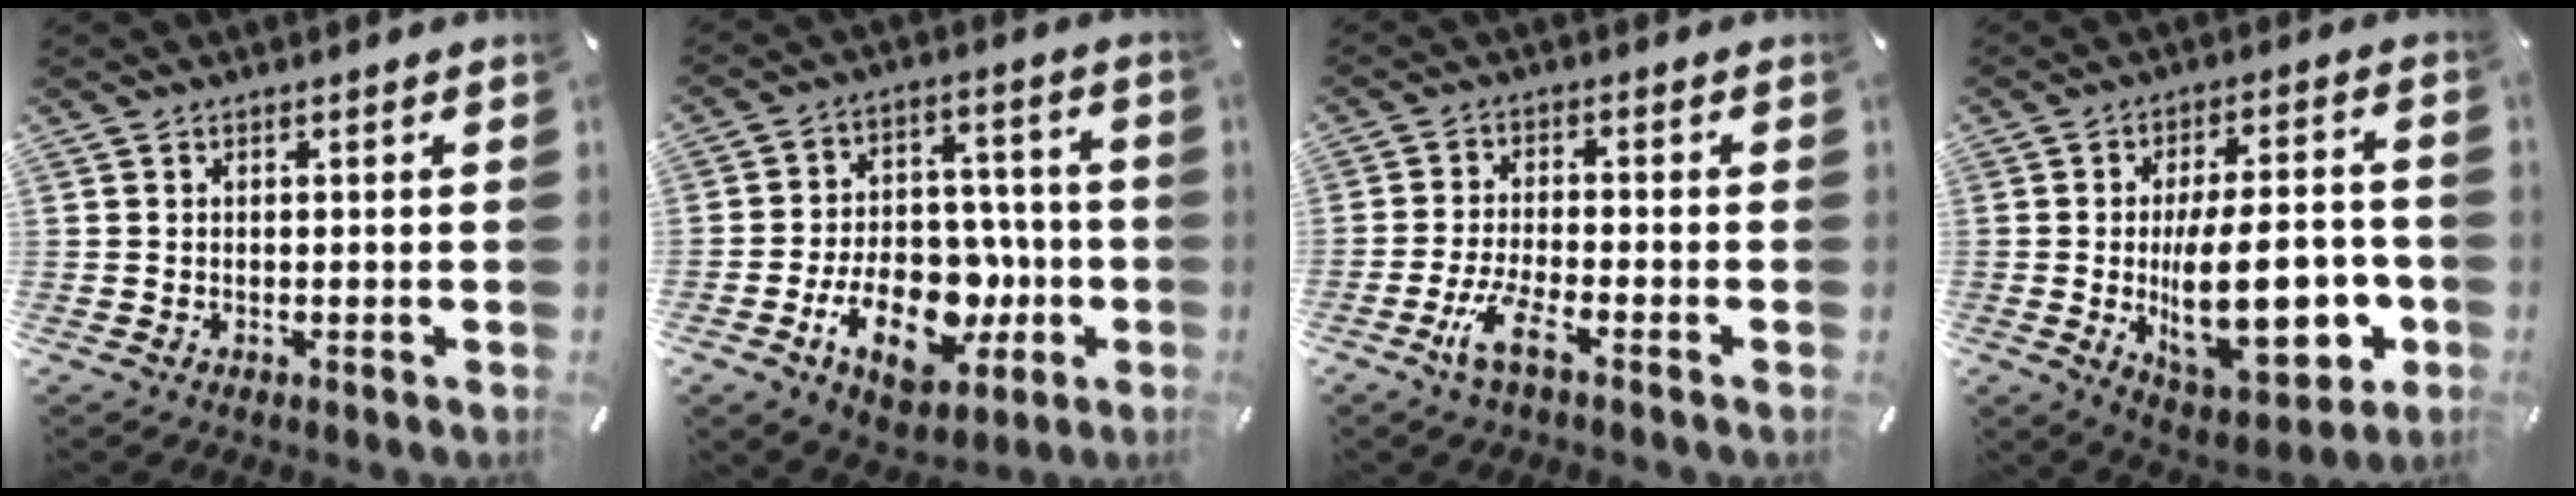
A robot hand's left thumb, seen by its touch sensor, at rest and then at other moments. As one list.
[{"total": 18.0, "force": [-5.9, 11.9, 12.1], "torque": [-0.199, 0.024, -0.088]}, {"total": 7.0, "force": [-3.8, 1.7, 5.7], "torque": [-0.119, 0.001, -0.071]}, {"total": 23.8, "force": [-3.6, 10.8, 20.9], "torque": [-0.326, -0.012, -0.043]}]